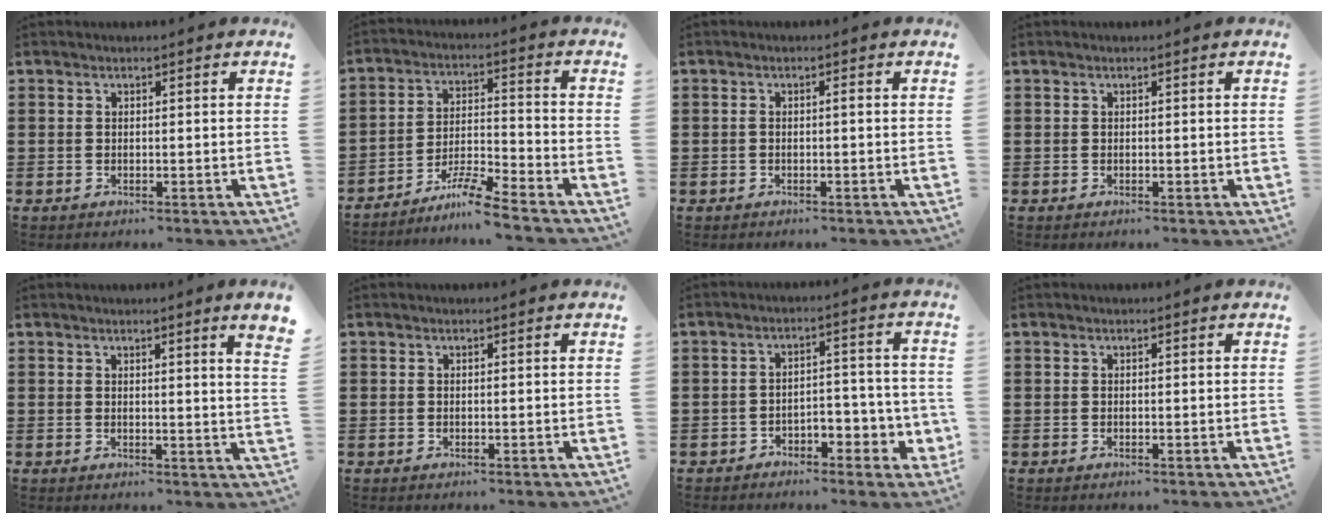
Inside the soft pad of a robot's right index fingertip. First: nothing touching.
{"total": 7.0, "force": [-6.3, -0.2, 3.1], "torque": [-0.064, -0.005, -0.122]}
{"total": 0.9, "force": [-0.2, 0.1, 0.9], "torque": [-0.018, 0.000, -0.004]}
{"total": 0.0}
{"total": 2.1, "force": [1.6, -0.7, 1.2], "torque": [-0.024, -0.006, 0.029]}
{"total": 0.0}
{"total": 4.2, "force": [-2.4, 2.5, 2.2], "torque": [-0.041, 0.012, -0.048]}
{"total": 0.0}